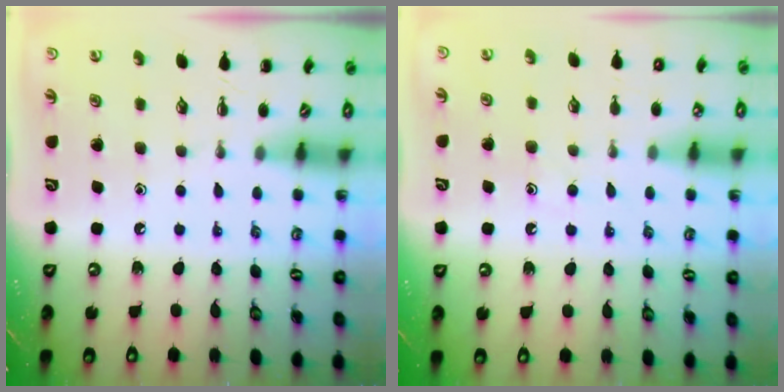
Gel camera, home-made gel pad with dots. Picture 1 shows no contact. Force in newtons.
{"total": 7.0, "press": 6.9, "slide": 1.0}